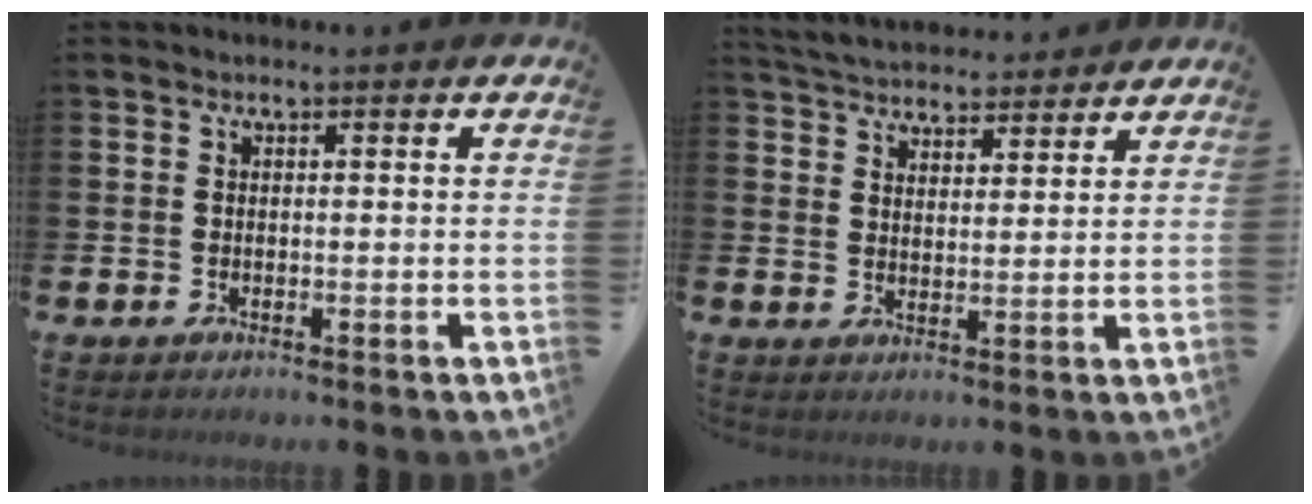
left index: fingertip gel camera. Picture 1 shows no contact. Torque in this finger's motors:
{"motor_torque": [1.07, -1.07, 0.19, 0.07]}